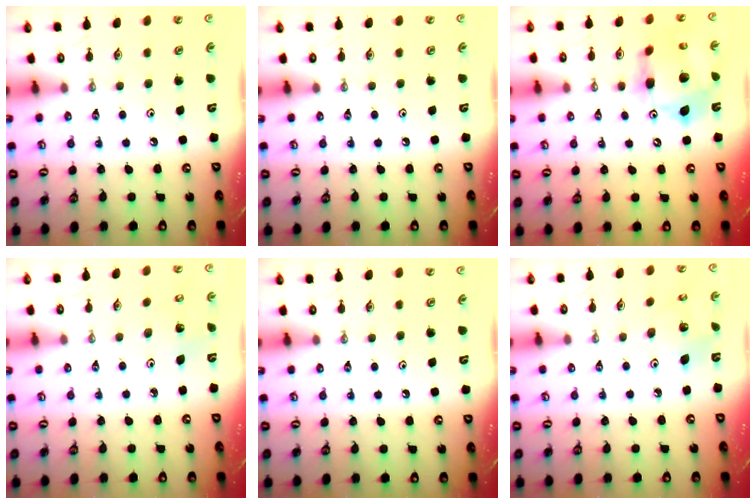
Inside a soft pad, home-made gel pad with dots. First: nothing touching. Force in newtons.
{"total": 0.0}
{"total": 14.4, "press": 14.3, "slide": 1.4}
{"total": 1.9, "press": 1.9, "slide": 0.1}
{"total": 0.0}
{"total": 5.2, "press": 5.2, "slide": 0.4}